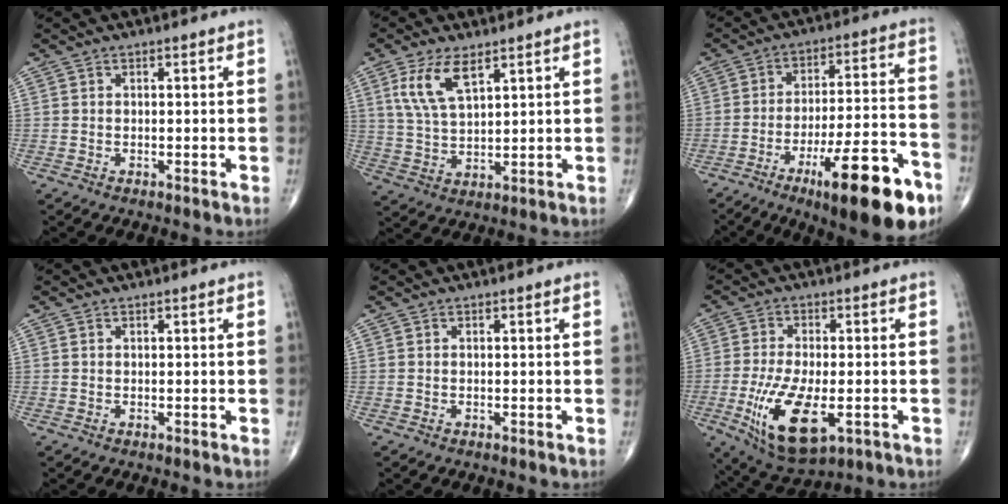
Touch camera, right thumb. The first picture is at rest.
{"total": 8.7, "force": [4.5, 3.6, 6.5], "torque": [-0.125, -0.013, 0.097]}
{"total": 20.8, "force": [-11.1, 5.1, 16.9], "torque": [-0.215, 0.062, -0.161]}
{"total": 0.0}
{"total": 0.0}
{"total": 13.9, "force": [-4.3, 6.1, 11.8], "torque": [-0.221, -0.011, -0.061]}